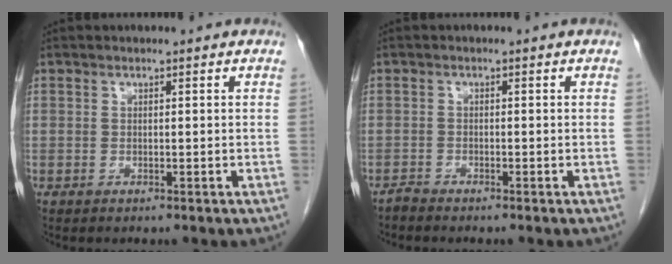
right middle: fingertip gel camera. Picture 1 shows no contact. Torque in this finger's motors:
{"motor_torque": [-0.17, 0.30, -0.03, -0.01]}